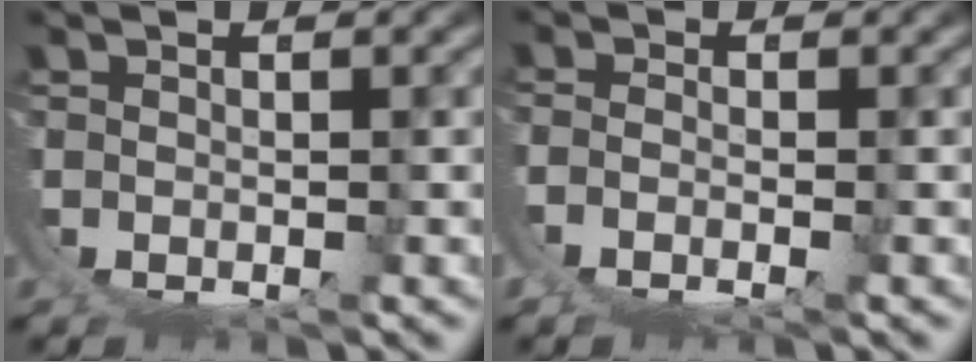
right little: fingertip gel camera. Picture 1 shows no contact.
{"total": 3.3, "force": [0.0, 2.4, 2.4], "torque": [-0.066, -0.017, 0.005]}